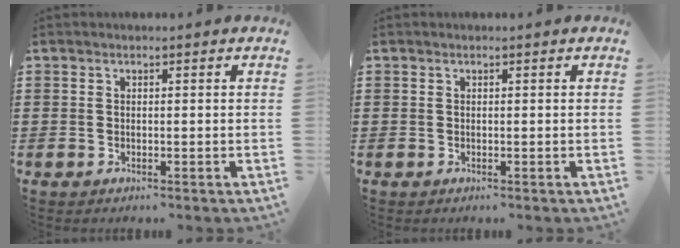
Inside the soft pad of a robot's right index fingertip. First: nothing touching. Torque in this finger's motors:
{"motor_torque": [0.00, 0.00, 0.00, 0.01]}